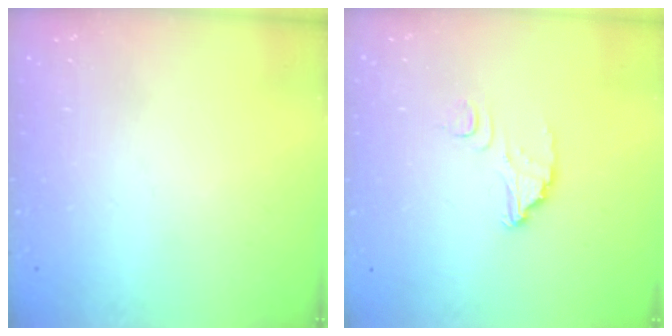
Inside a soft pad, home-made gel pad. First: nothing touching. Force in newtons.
{"total": 5.9, "press": 5.9, "slide": 0.5}